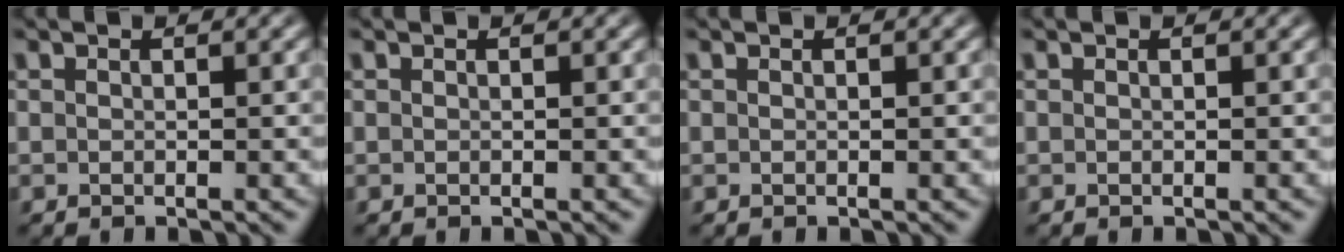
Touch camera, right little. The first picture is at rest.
{"total": 0.0}
{"total": 0.0}
{"total": 0.0}